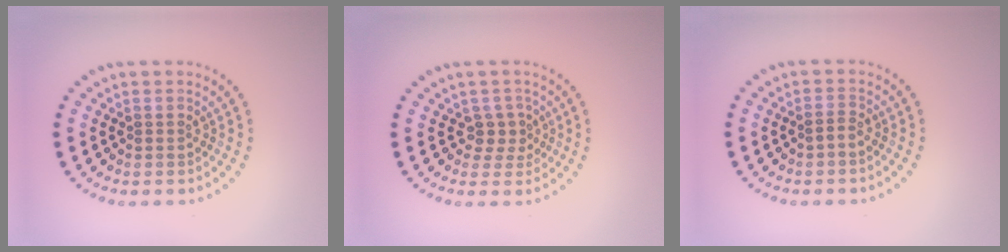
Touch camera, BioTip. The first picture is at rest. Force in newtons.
{"total": 2.0, "press": 1.5, "slide": 1.3}
{"total": 1.0, "press": 0.8, "slide": 0.5}